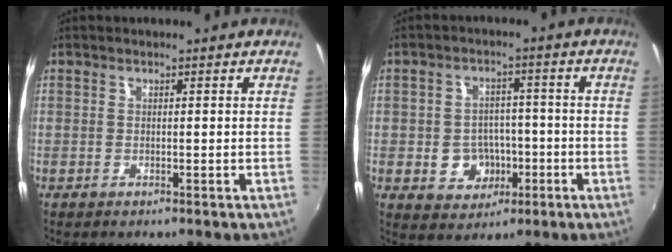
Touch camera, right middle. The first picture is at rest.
{"total": 7.6, "force": [-2.3, 6.6, 3.1], "torque": [-0.076, 0.012, -0.019]}